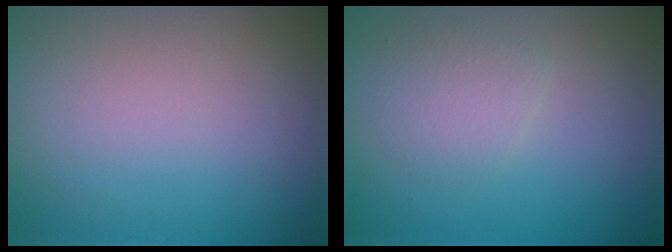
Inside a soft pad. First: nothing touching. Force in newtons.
{"total": 2.0, "press": 2.0, "slide": 0.2}